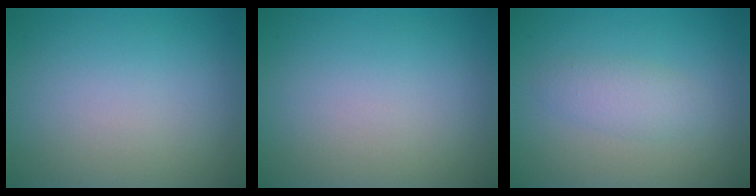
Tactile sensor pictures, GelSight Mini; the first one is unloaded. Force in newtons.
{"total": 0.0}
{"total": 2.1, "press": 2.1, "slide": 0.1}